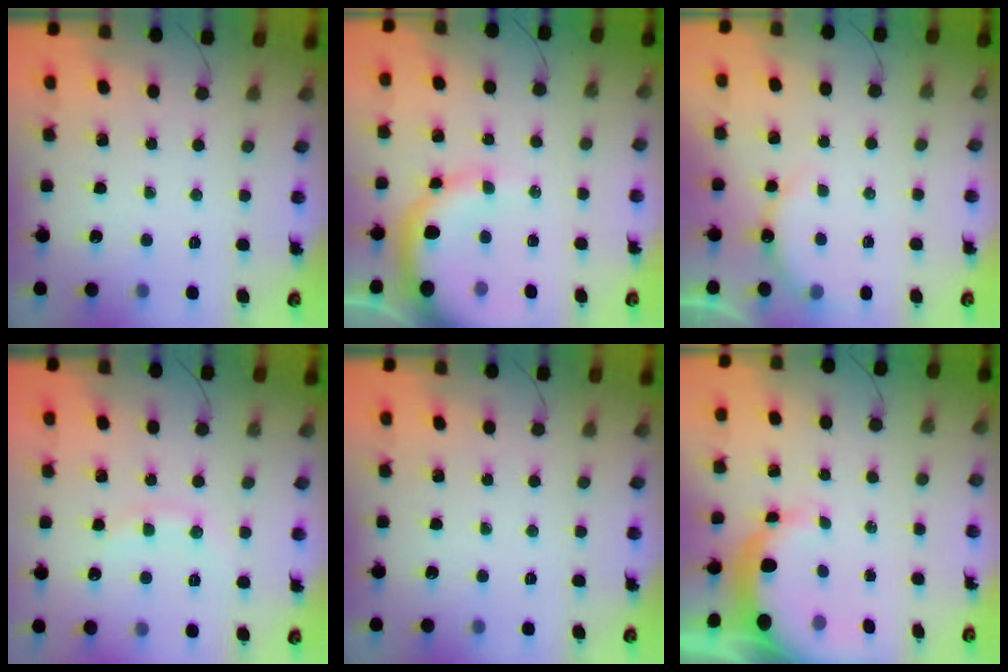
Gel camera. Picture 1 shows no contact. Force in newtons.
{"total": 12.0, "press": 11.8, "slide": 2.4}
{"total": 6.4, "press": 6.3, "slide": 1.2}
{"total": 6.9, "press": 6.8, "slide": 1.2}
{"total": 0.0}
{"total": 10.1, "press": 9.9, "slide": 2.0}